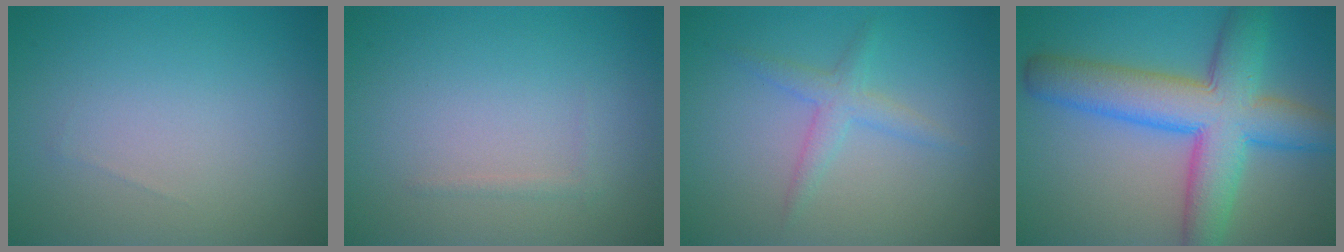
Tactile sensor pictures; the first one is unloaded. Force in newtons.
{"total": 0.5, "press": 0.5, "slide": 0.0}
{"total": 2.1, "press": 2.1, "slide": 0.1}
{"total": 9.5, "press": 9.4, "slide": 0.3}